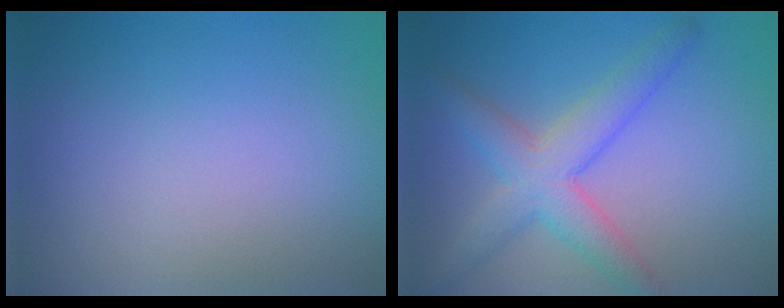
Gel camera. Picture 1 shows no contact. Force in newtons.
{"total": 5.2, "press": 5.2, "slide": 0.2}